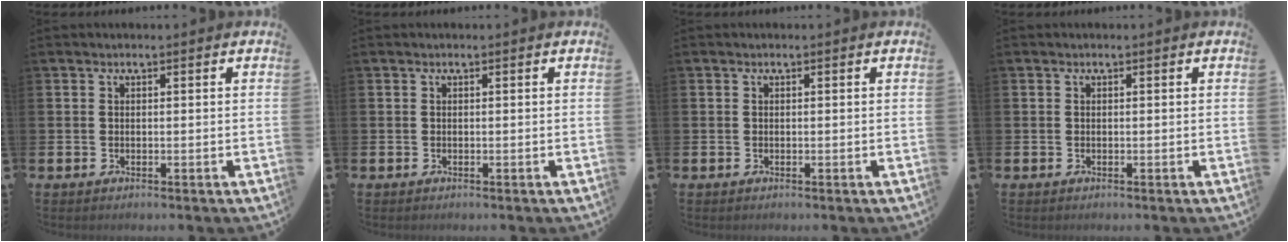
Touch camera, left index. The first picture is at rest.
{"total": 0.0}
{"total": 0.0}
{"total": 0.0}